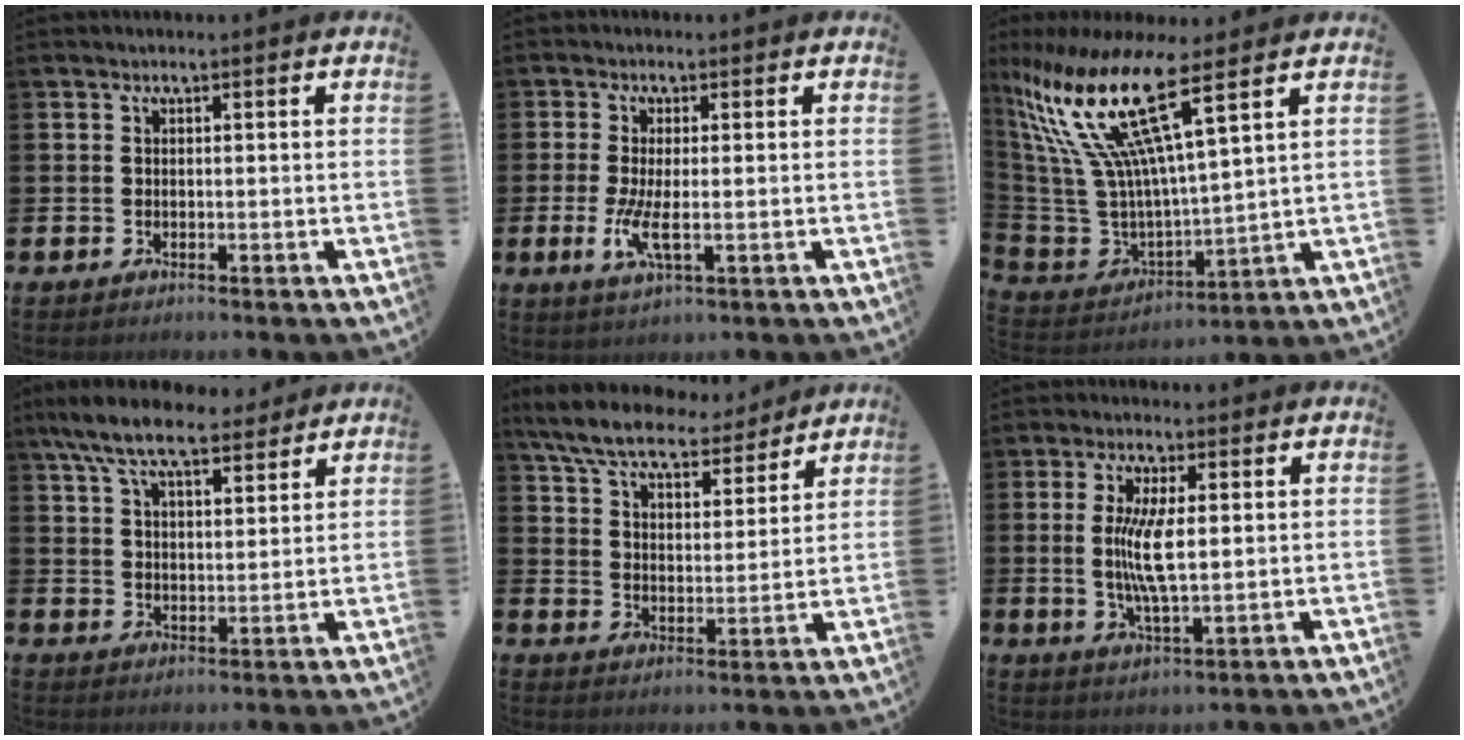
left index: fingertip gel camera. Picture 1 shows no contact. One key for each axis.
{"total": 4.2, "fx": -0.5, "fy": 1.0, "fz": 4.0, "tx": -0.076, "ty": -0.004, "tz": -0.011}
{"total": 15.0, "fx": 9.4, "fy": 3.2, "fz": 11.1, "tx": -0.268, "ty": -0.055, "tz": 0.153}
{"total": 8.8, "fx": 7.7, "fy": 2.5, "fz": 3.5, "tx": -0.084, "ty": -0.028, "tz": 0.140}
{"total": 7.9, "fx": 7.2, "fy": 1.8, "fz": 2.5, "tx": -0.086, "ty": -0.040, "tz": 0.129}
{"total": 6.6, "fx": 1.1, "fy": 2.1, "fz": 6.2, "tx": -0.108, "ty": 0.000, "tz": 0.016}